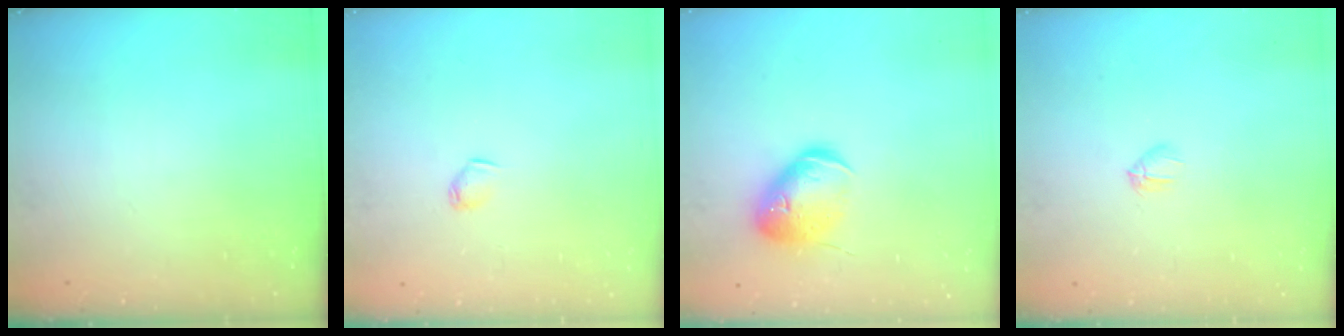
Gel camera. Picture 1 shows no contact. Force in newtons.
{"total": 2.8, "press": 2.7, "slide": 0.6}
{"total": 14.9, "press": 14.7, "slide": 2.6}
{"total": 3.2, "press": 3.1, "slide": 0.9}